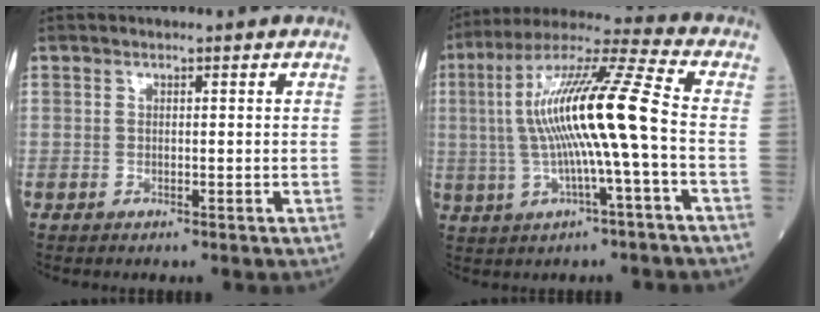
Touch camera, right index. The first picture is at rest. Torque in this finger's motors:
{"motor_torque": [1.89, -0.25, 1.05, 0.21]}